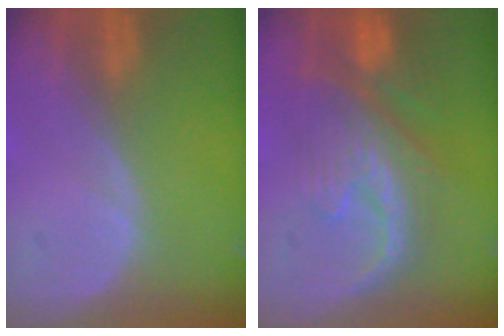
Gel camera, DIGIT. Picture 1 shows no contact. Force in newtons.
{"total": 10.3, "press": 9.1, "slide": 4.7}